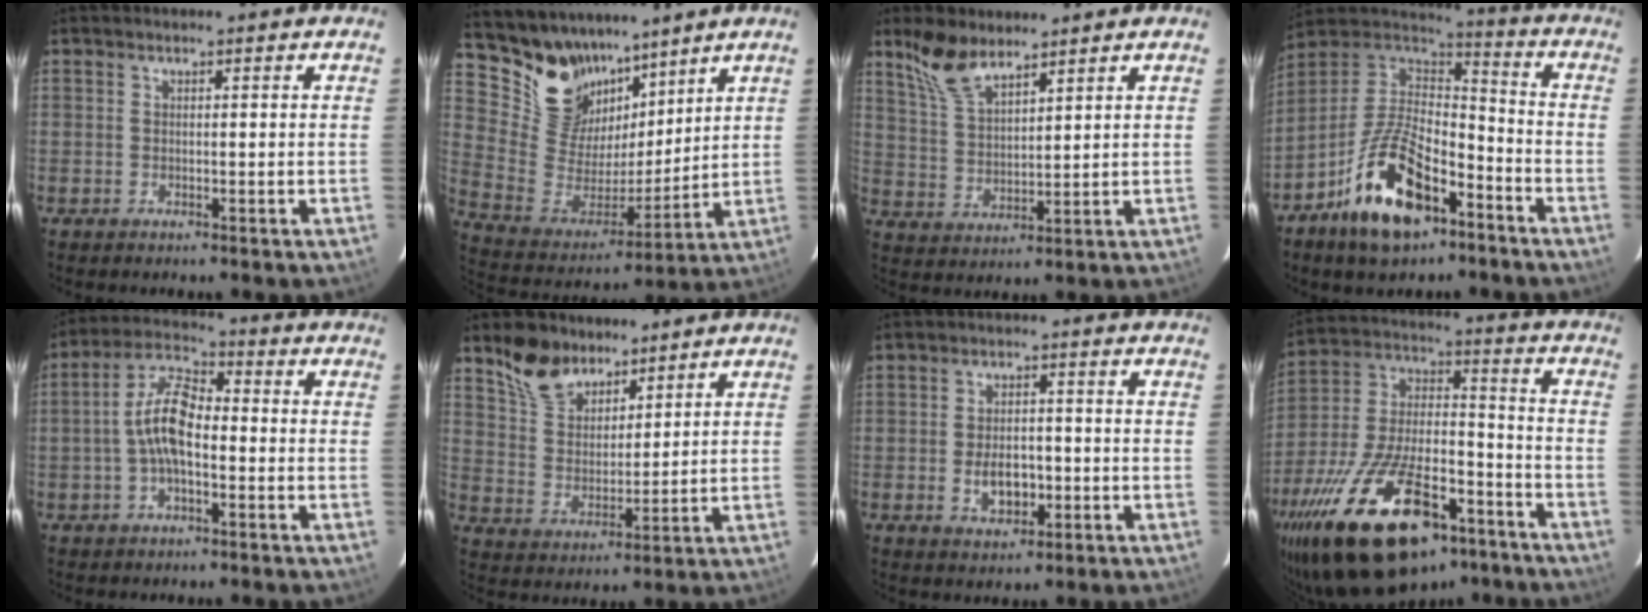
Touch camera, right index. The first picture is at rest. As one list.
[{"total": 16.2, "force": [12.2, 9.2, 5.2], "torque": [-0.126, 0.005, 0.246]}, {"total": 8.3, "force": [6.4, 3.1, 4.3], "torque": [-0.087, 0.011, 0.134]}, {"total": 18.7, "force": [-10.2, 8.9, 12.9], "torque": [-0.258, -0.002, -0.179]}, {"total": 9.1, "force": [-1.6, 3.9, 8.0], "torque": [-0.169, 0.019, -0.033]}, {"total": 10.2, "force": [7.6, 5.6, 3.9], "torque": [-0.081, 0.024, 0.149]}, {"total": 5.9, "force": [-1.5, 3.7, 4.3], "torque": [-0.085, 0.001, -0.019]}, {"total": 29.3, "force": [-18.3, 12.7, 19.1], "torque": [-0.370, -0.011, -0.288]}]